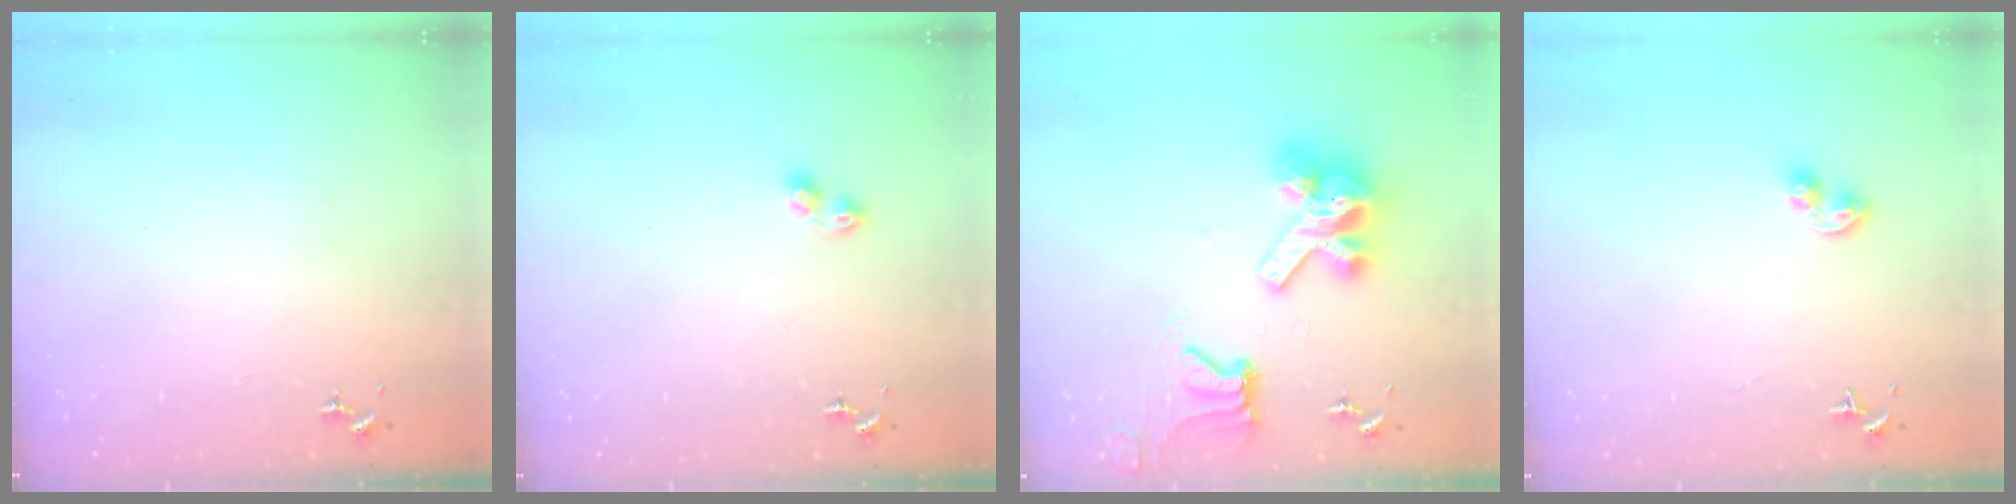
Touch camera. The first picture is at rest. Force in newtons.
{"total": 4.6, "press": 4.6, "slide": 0.5}
{"total": 15.8, "press": 15.7, "slide": 1.9}
{"total": 5.1, "press": 5.1, "slide": 0.4}